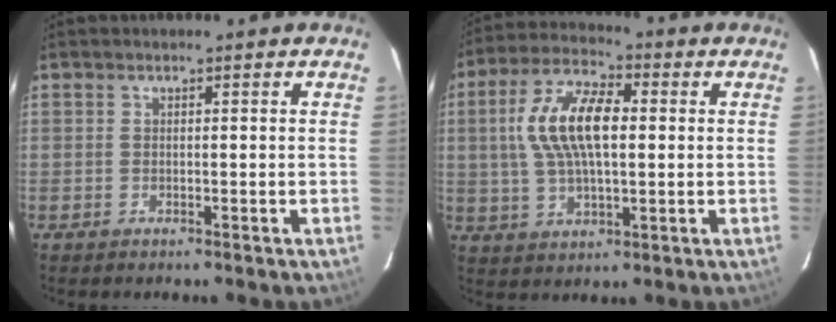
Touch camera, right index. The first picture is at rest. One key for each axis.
{"total": 13.4, "fx": 1.7, "fy": 5.9, "fz": 11.9, "tx": -0.234, "ty": 0.018, "tz": 0.030}